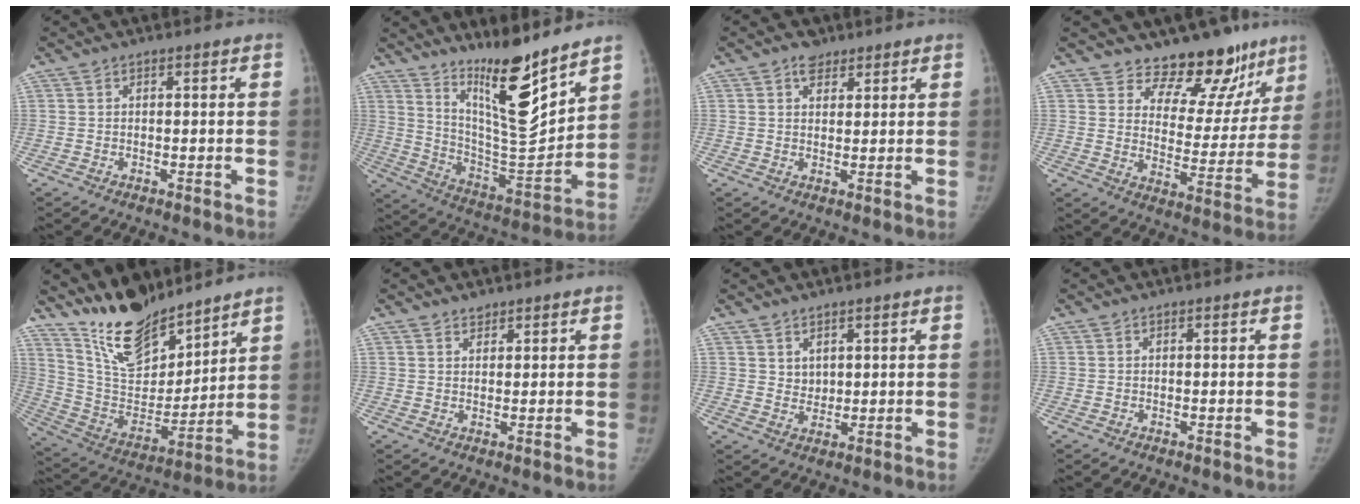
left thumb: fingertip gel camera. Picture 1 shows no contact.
{"total": 17.4, "force": [12.8, 3.2, 11.5], "torque": [-0.148, -0.106, 0.229]}
{"total": 3.2, "force": [2.1, 2.2, 1.1], "torque": [-0.002, -0.012, 0.032]}
{"total": 15.2, "force": [12.5, 7.1, 5.0], "torque": [-0.003, -0.103, 0.167]}
{"total": 17.3, "force": [14.7, 6.0, 6.8], "torque": [-0.081, -0.094, 0.278]}
{"total": 1.7, "force": [1.5, 0.9, 0.3], "torque": [0.005, -0.011, 0.023]}
{"total": 2.8, "force": [1.9, 1.9, 0.8], "torque": [0.003, -0.017, 0.037]}
{"total": 0.0}